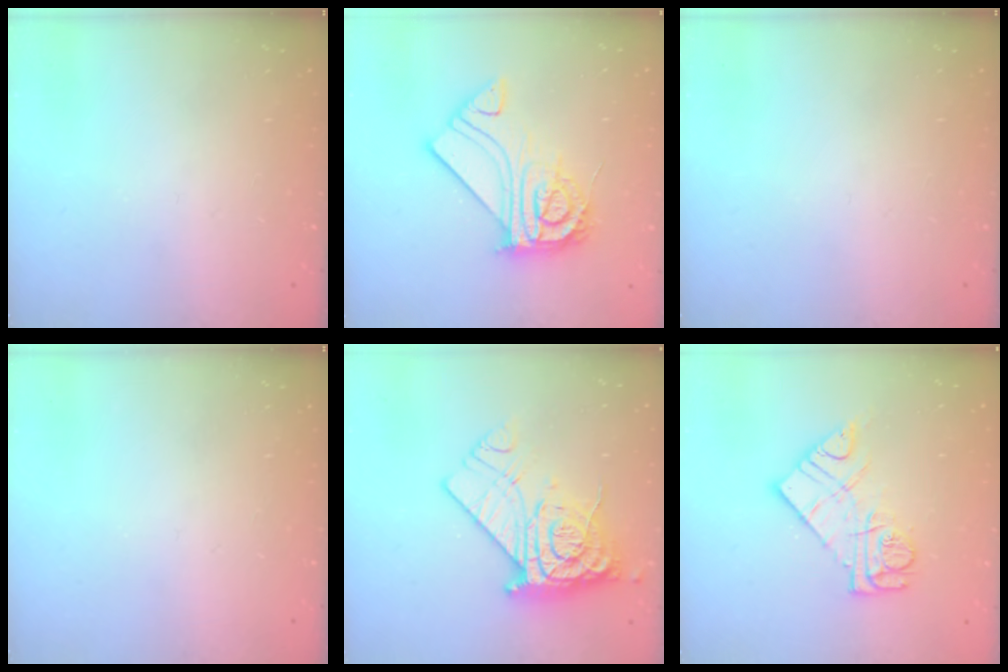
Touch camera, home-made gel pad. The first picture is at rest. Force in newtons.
{"total": 15.9, "press": 15.8, "slide": 0.7}
{"total": 0.0}
{"total": 0.0}
{"total": 12.2, "press": 12.1, "slide": 1.4}
{"total": 12.0, "press": 11.9, "slide": 1.1}